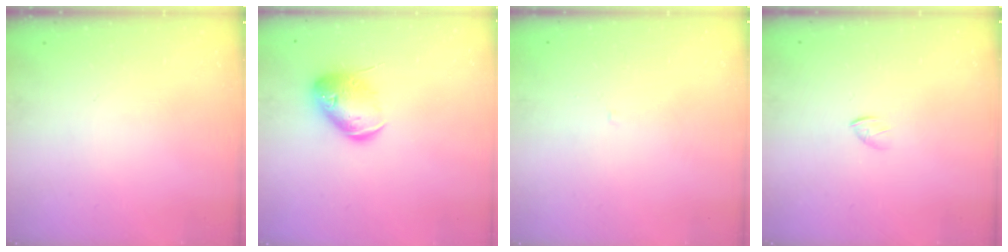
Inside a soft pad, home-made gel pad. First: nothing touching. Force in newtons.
{"total": 13.4, "press": 13.2, "slide": 2.0}
{"total": 1.8, "press": 1.8, "slide": 0.3}
{"total": 1.3, "press": 1.2, "slide": 0.4}